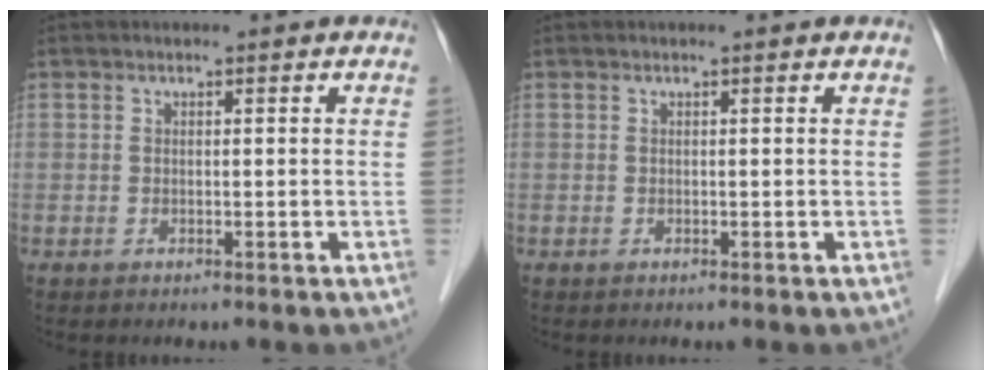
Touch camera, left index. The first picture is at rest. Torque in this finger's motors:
{"motor_torque": [-0.04, 0.00, 0.02, 0.00]}